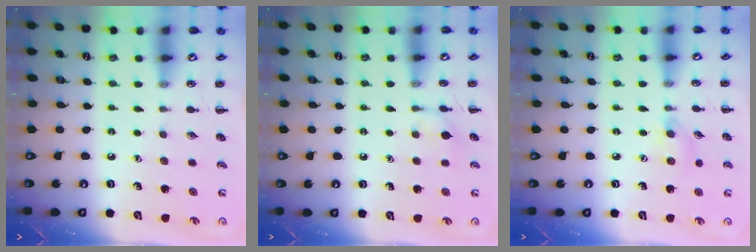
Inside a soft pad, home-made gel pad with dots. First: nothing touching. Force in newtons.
{"total": 5.0, "press": 5.0, "slide": 0.5}
{"total": 5.4, "press": 5.0, "slide": 2.0}